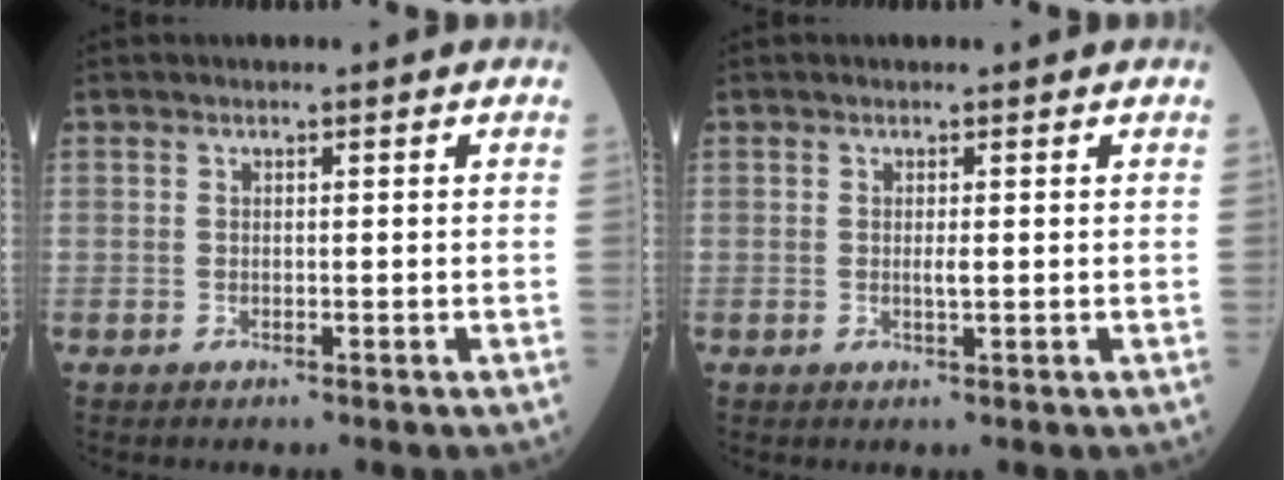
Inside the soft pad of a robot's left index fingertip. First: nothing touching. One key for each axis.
{"total": 1.0, "fx": 0.2, "fy": 0.1, "fz": 1.0, "tx": -0.023, "ty": -0.002, "tz": 0.002}